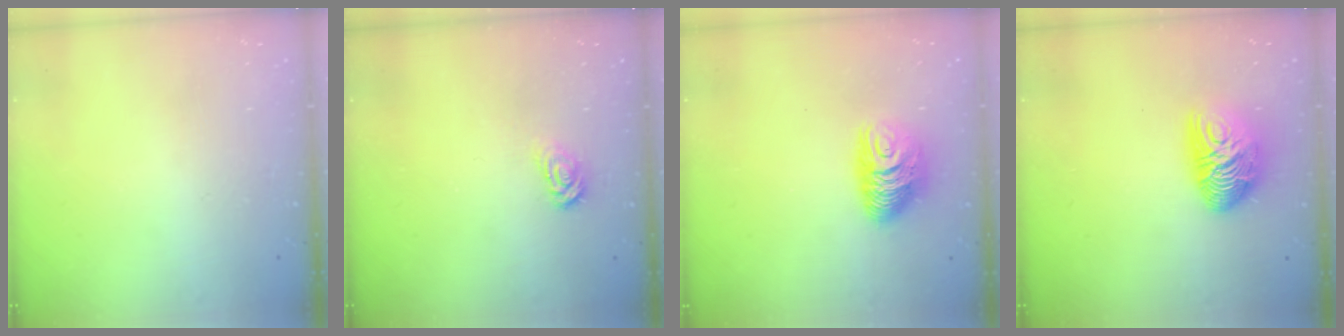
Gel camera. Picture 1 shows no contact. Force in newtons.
{"total": 3.1, "press": 3.1, "slide": 0.3}
{"total": 10.5, "press": 10.5, "slide": 1.2}
{"total": 12.5, "press": 12.5, "slide": 0.3}